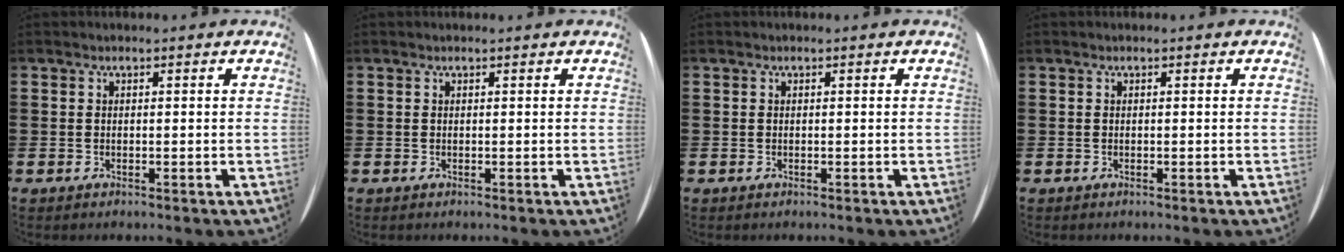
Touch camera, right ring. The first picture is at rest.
{"total": 0.0}
{"total": 0.0}
{"total": 0.0}